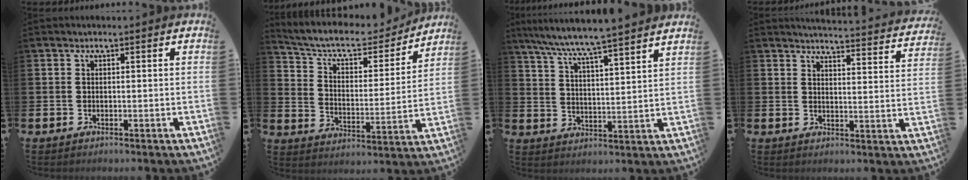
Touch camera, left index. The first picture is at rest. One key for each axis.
{"total": 8.2, "fx": 7.4, "fy": 2.5, "fz": 2.8, "tx": -0.083, "ty": -0.053, "tz": 0.123}
{"total": 7.2, "fx": 6.9, "fy": -0.6, "fz": 1.9, "tx": -0.065, "ty": -0.049, "tz": 0.118}
{"total": 4.4, "fx": 4.3, "fy": -0.1, "fz": 0.5, "tx": -0.010, "ty": -0.041, "tz": 0.072}